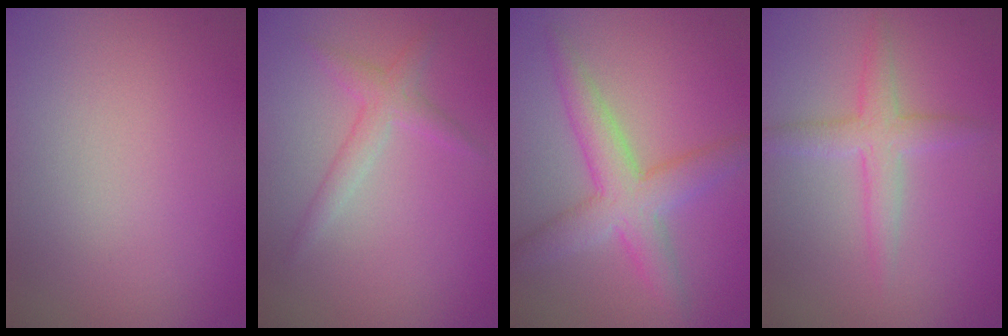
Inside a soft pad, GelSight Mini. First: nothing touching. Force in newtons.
{"total": 1.8, "press": 1.8, "slide": 0.1}
{"total": 4.6, "press": 4.6, "slide": 0.1}
{"total": 2.7, "press": 2.7, "slide": 0.1}